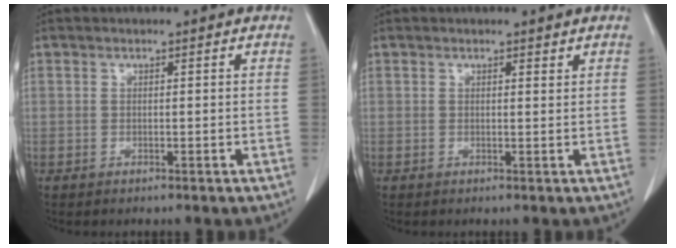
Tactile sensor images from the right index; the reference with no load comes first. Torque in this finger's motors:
{"motor_torque": [-0.06, 0.04, 0.04, 0.00]}